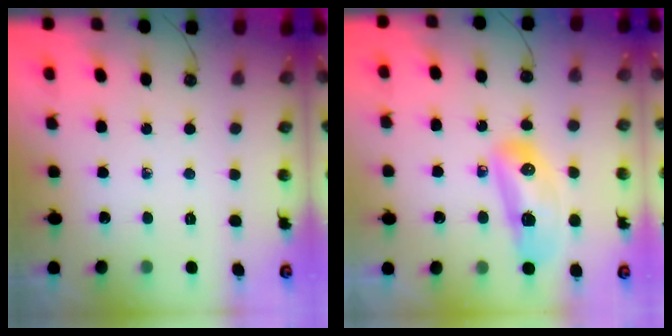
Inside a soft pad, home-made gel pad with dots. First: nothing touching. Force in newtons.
{"total": 18.2, "press": 14.4, "slide": 11.0}